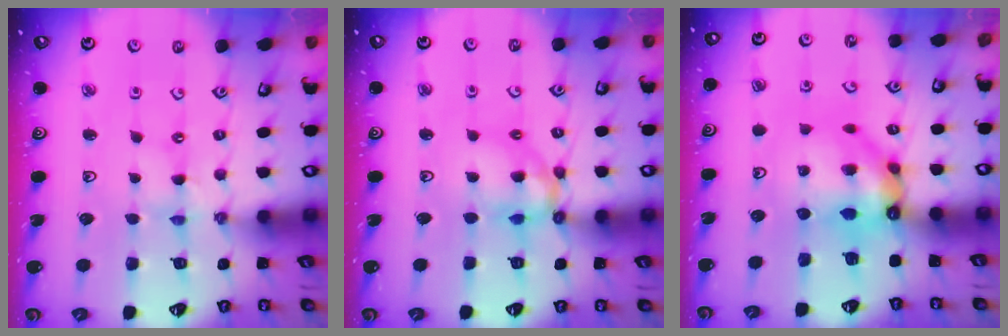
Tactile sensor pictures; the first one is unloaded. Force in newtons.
{"total": 11.3, "press": 11.3, "slide": 1.2}
{"total": 9.0, "press": 8.9, "slide": 1.0}